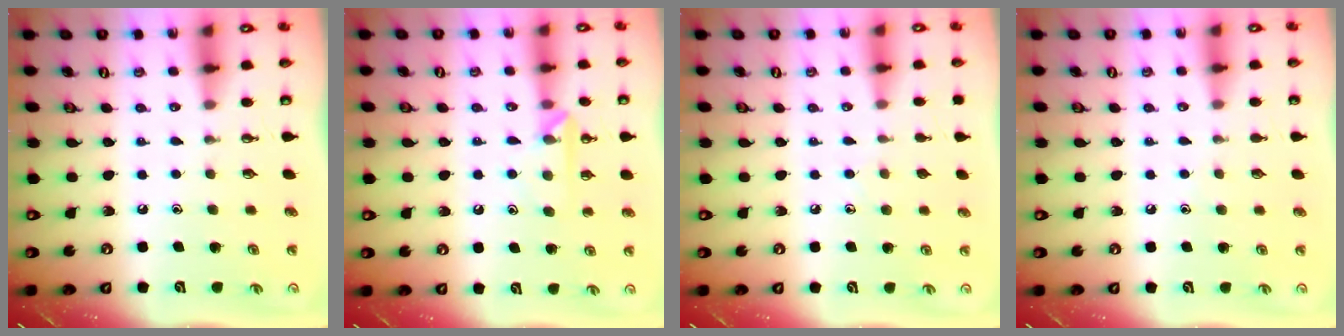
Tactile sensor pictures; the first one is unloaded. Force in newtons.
{"total": 6.6, "press": 6.6, "slide": 0.8}
{"total": 6.1, "press": 6.1, "slide": 0.5}
{"total": 2.7, "press": 2.6, "slide": 0.3}